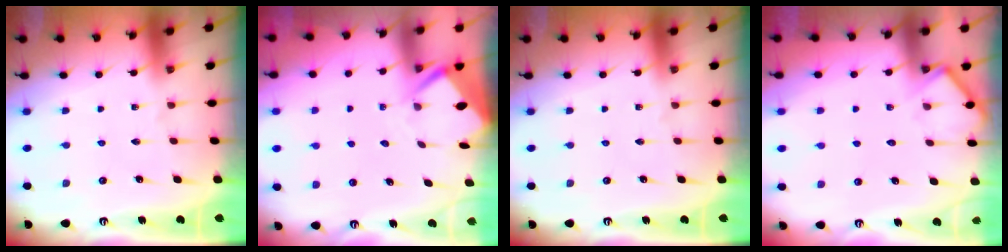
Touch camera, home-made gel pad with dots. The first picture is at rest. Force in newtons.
{"total": 3.4, "press": 3.4, "slide": 0.3}
{"total": 0.0}
{"total": 6.5, "press": 6.5, "slide": 0.5}